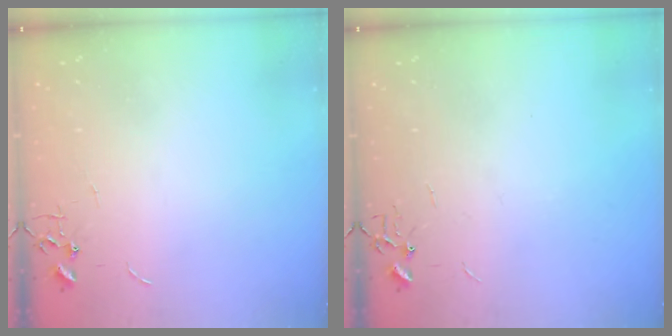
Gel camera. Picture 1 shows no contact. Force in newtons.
{"total": 0.0}